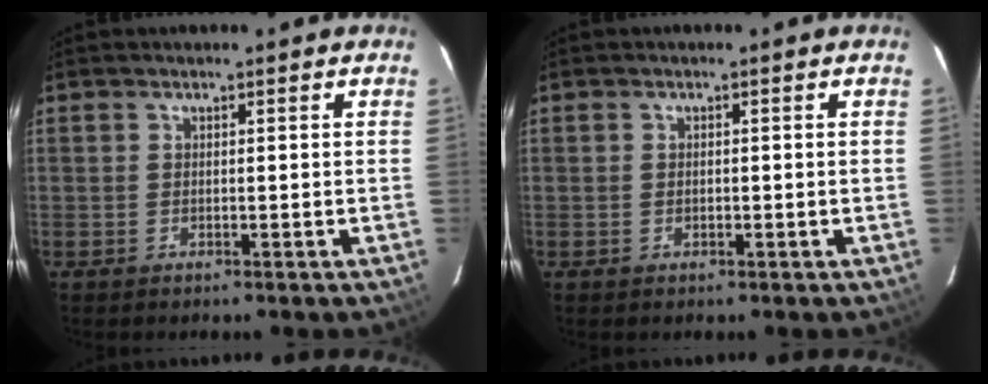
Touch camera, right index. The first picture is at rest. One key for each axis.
{"total": 0.7, "fx": -0.2, "fy": 0.6, "fz": 0.3, "tx": -0.005, "ty": -0.001, "tz": -0.002}